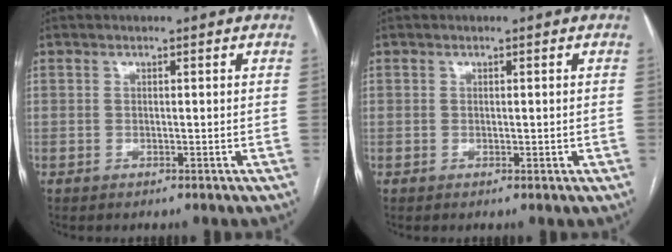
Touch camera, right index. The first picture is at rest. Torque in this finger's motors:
{"motor_torque": [-0.08, 0.09, 0.00, 0.01]}